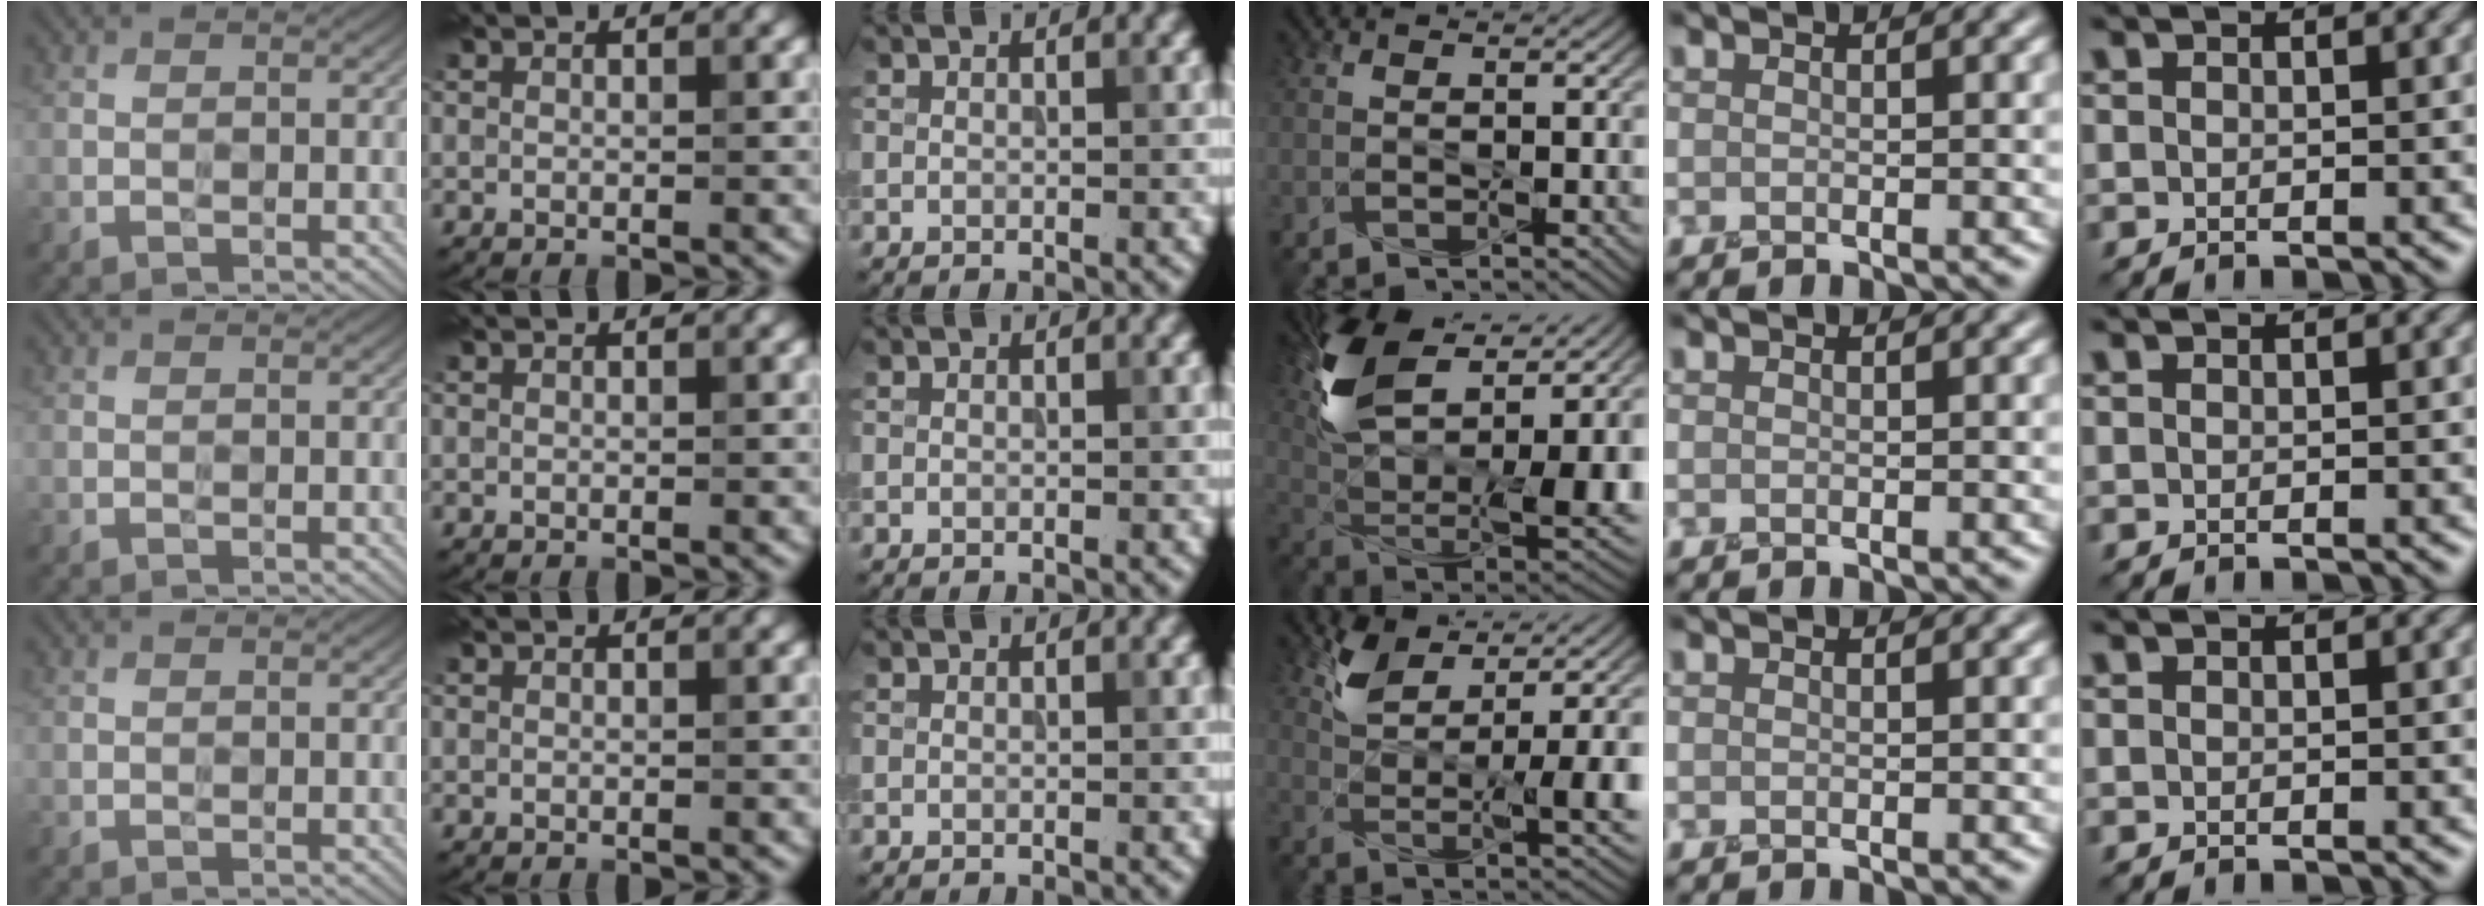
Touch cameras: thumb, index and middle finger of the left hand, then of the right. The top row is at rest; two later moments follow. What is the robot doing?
{"motion": "squeeze", "object": "paper clamp"}